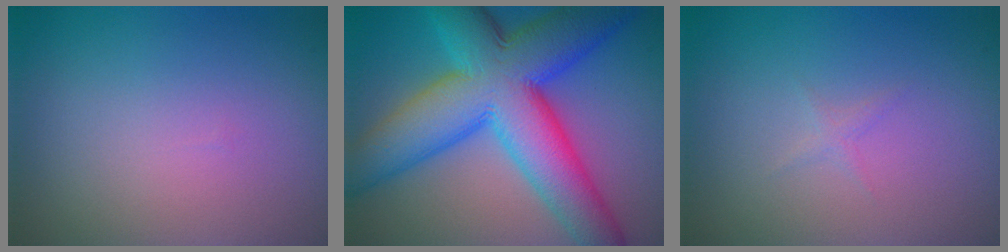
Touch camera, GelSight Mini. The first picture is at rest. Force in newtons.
{"total": 13.9, "press": 13.9, "slide": 0.2}
{"total": 0.6, "press": 0.6, "slide": 0.0}